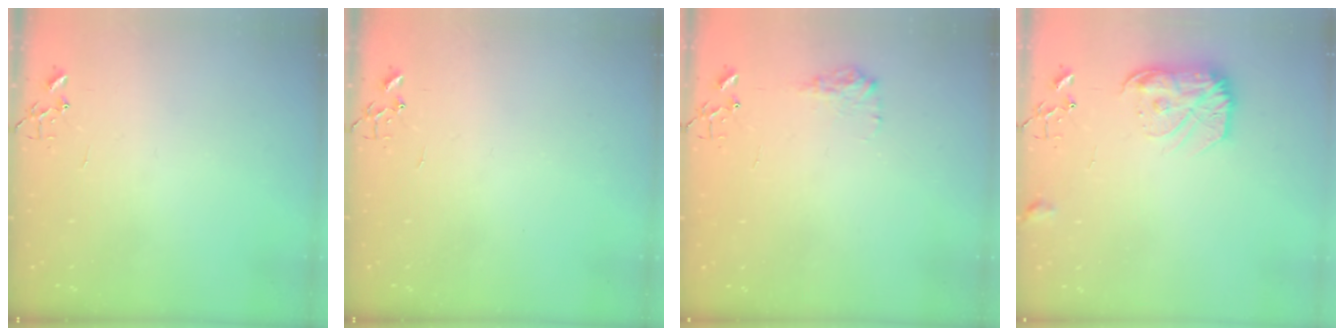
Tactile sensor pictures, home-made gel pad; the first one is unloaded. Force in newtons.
{"total": 0.0}
{"total": 8.9, "press": 8.9, "slide": 0.3}
{"total": 13.6, "press": 13.6, "slide": 1.0}